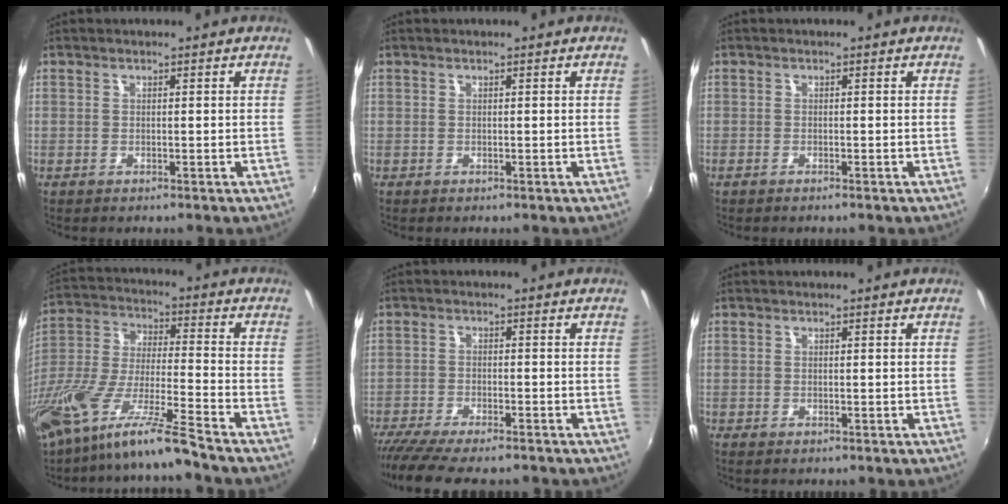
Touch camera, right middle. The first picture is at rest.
{"total": 0.0}
{"total": 0.7, "force": [-0.6, 0.0, 0.4], "torque": [-0.006, -0.001, -0.013]}
{"total": 14.8, "force": [-11.4, 0.1, 9.3], "torque": [-0.181, -0.021, -0.213]}
{"total": 10.5, "force": [-8.8, 1.6, 5.4], "torque": [-0.123, -0.041, -0.148]}
{"total": 0.0}